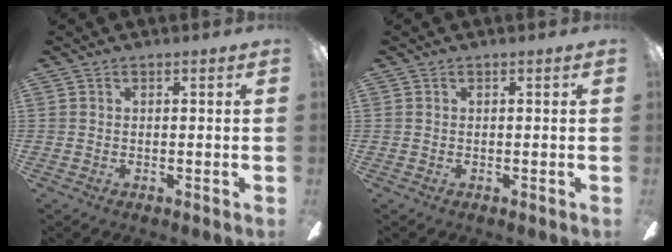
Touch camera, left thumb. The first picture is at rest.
{"total": 0.0}